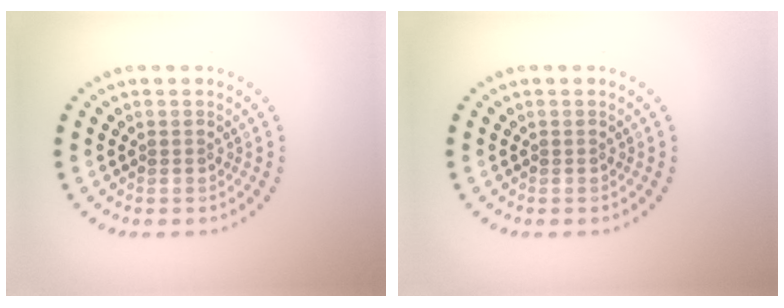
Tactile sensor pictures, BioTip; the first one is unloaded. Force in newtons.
{"total": 0.0}